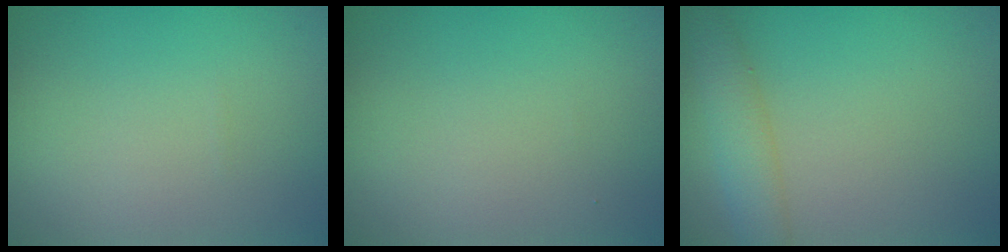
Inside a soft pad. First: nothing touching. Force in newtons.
{"total": 0.0}
{"total": 2.9, "press": 2.9, "slide": 0.1}